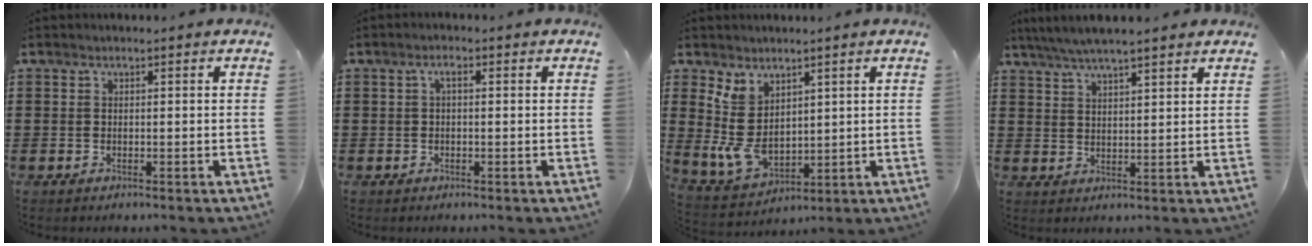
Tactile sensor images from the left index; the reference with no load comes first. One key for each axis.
{"total": 1.5, "fx": 0.0, "fy": 0.5, "fz": 1.4, "tx": -0.027, "ty": 0.005, "tz": -0.001}
{"total": 7.7, "fx": 2.3, "fy": 5.4, "fz": 4.9, "tx": -0.129, "ty": -0.004, "tz": 0.046}
{"total": 4.5, "fx": 3.9, "fy": 0.3, "fz": 2.3, "tx": -0.055, "ty": -0.007, "tz": 0.069}